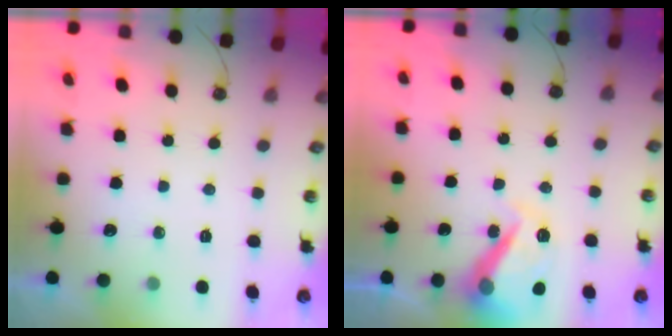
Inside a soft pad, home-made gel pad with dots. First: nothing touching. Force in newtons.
{"total": 16.6, "press": 16.6, "slide": 0.3}